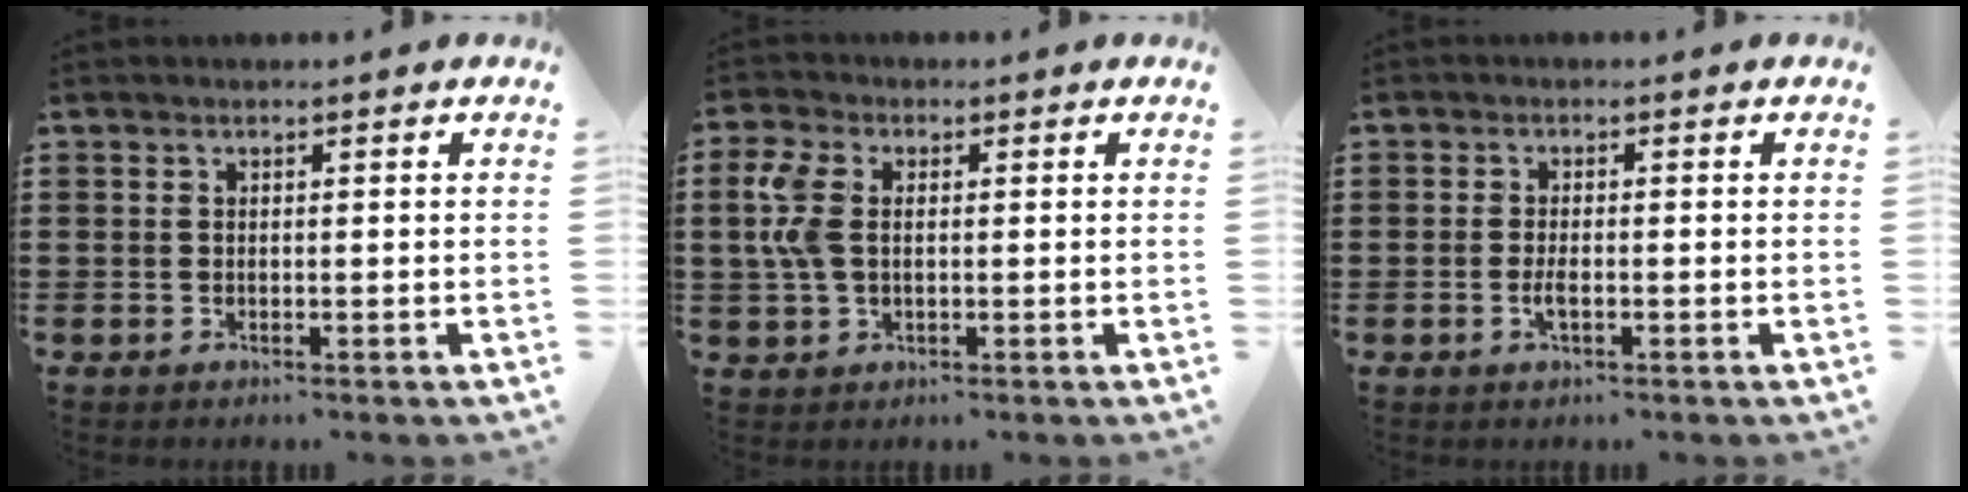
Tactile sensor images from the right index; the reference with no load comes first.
{"total": 6.1, "force": [1.0, 3.7, 4.8], "torque": [-0.129, 0.002, 0.009]}
{"total": 2.1, "force": [-0.6, 0.6, 1.9], "torque": [-0.042, -0.004, -0.013]}